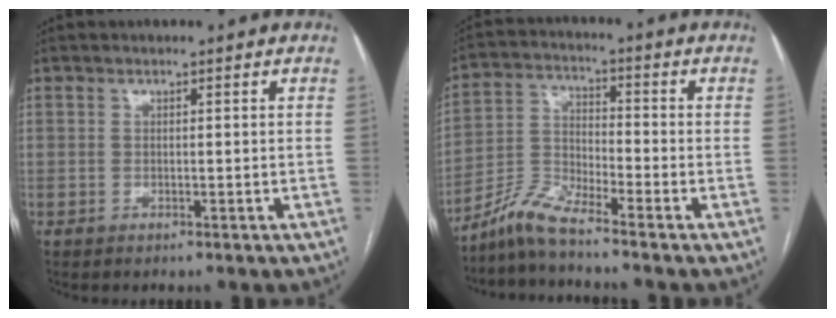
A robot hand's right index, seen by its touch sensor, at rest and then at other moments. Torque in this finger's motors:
{"motor_torque": [0.24, -0.51, 0.00, -0.01]}